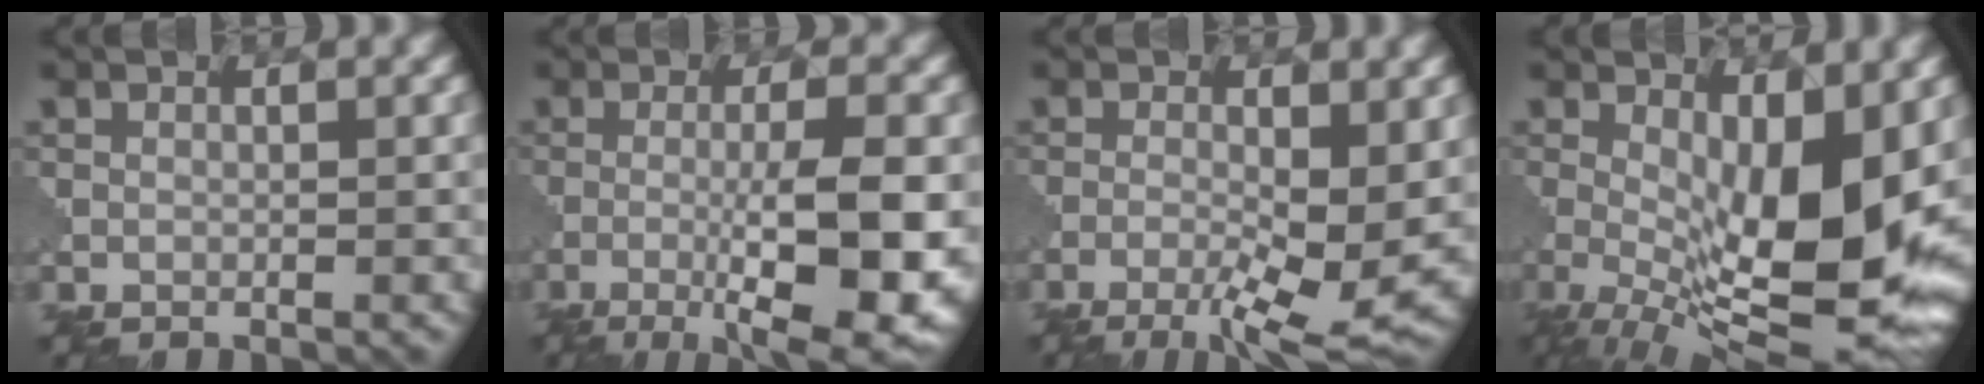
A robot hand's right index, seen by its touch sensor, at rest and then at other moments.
{"total": 10.3, "force": [-3.0, 2.4, 9.5], "torque": [-0.144, -0.008, -0.045]}
{"total": 7.3, "force": [-2.3, 1.9, 6.7], "torque": [-0.114, -0.006, -0.038]}
{"total": 13.0, "force": [-1.0, 4.8, 12.0], "torque": [-0.182, -0.015, -0.016]}